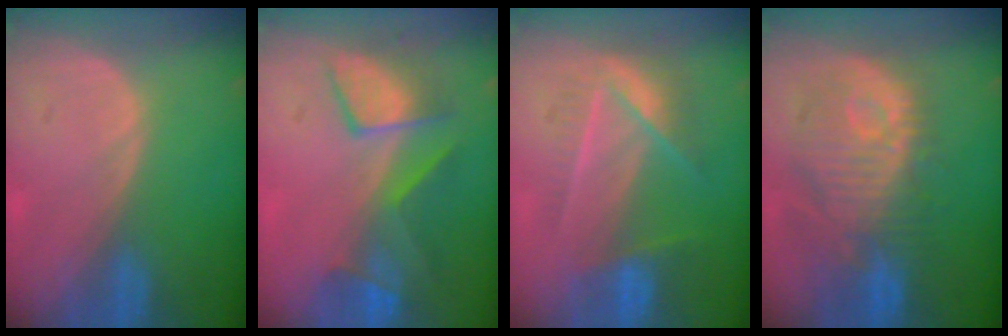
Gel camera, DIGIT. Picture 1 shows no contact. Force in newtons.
{"total": 7.6, "press": 7.5, "slide": 1.2}
{"total": 7.2, "press": 6.7, "slide": 2.8}
{"total": 11.6, "press": 10.7, "slide": 4.4}